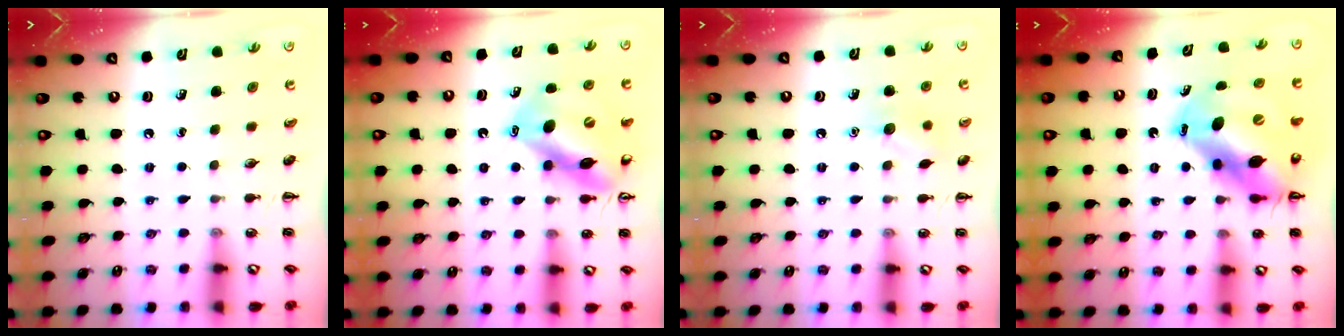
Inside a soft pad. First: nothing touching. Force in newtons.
{"total": 13.1, "press": 12.6, "slide": 3.6}
{"total": 8.4, "press": 8.1, "slide": 1.8}
{"total": 14.1, "press": 13.5, "slide": 4.1}